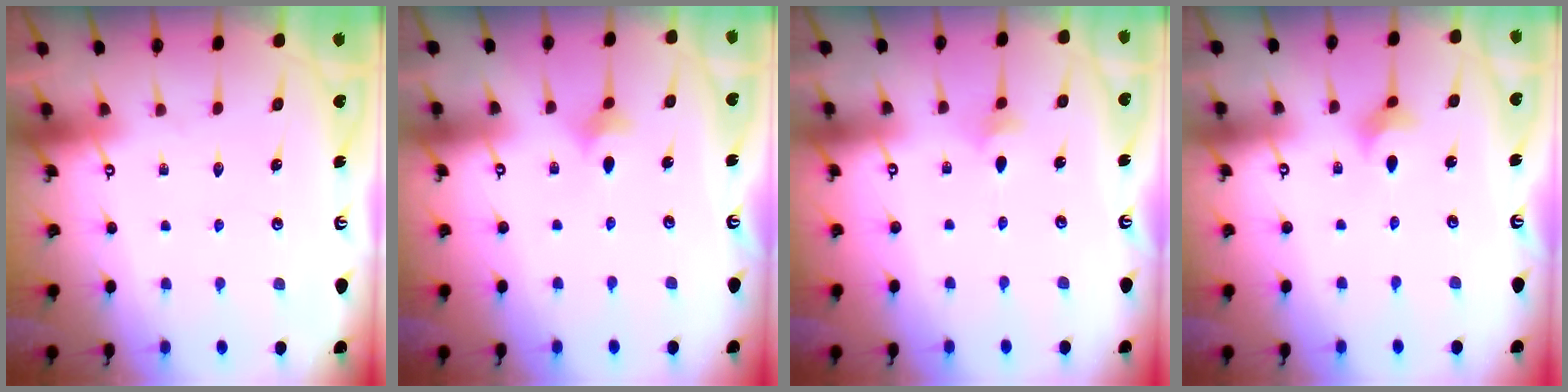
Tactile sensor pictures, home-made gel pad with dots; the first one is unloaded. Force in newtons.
{"total": 3.3, "press": 3.3, "slide": 0.7}
{"total": 3.1, "press": 3.0, "slide": 0.7}
{"total": 2.2, "press": 2.2, "slide": 0.2}